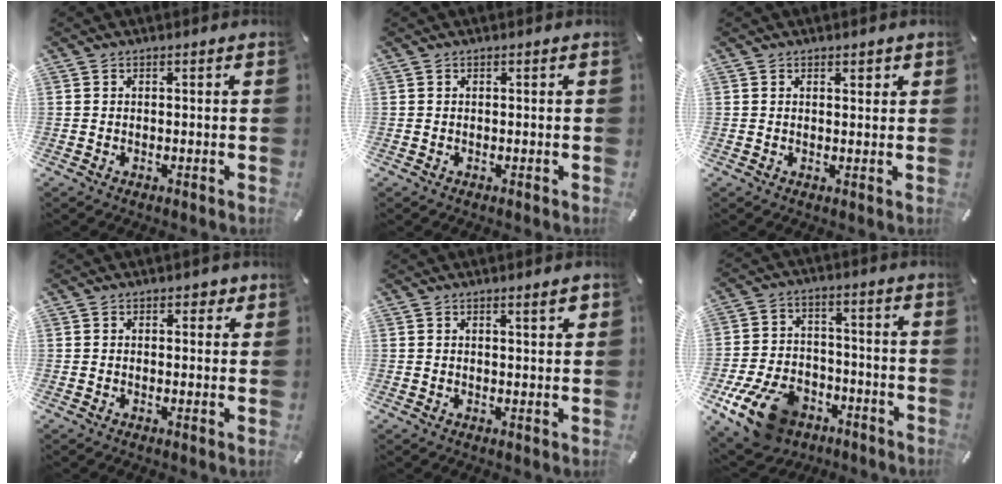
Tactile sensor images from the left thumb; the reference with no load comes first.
{"total": 0.0}
{"total": 1.4, "force": [1.0, 0.7, 0.7], "torque": [-0.006, -0.002, 0.015]}
{"total": 1.9, "force": [0.9, 1.3, 1.0], "torque": [-0.006, 0.000, 0.011]}
{"total": 3.0, "force": [1.7, 0.4, 2.5], "torque": [-0.042, -0.001, 0.025]}
{"total": 15.0, "force": [-8.8, 9.2, 7.9], "torque": [-0.138, 0.059, -0.149]}